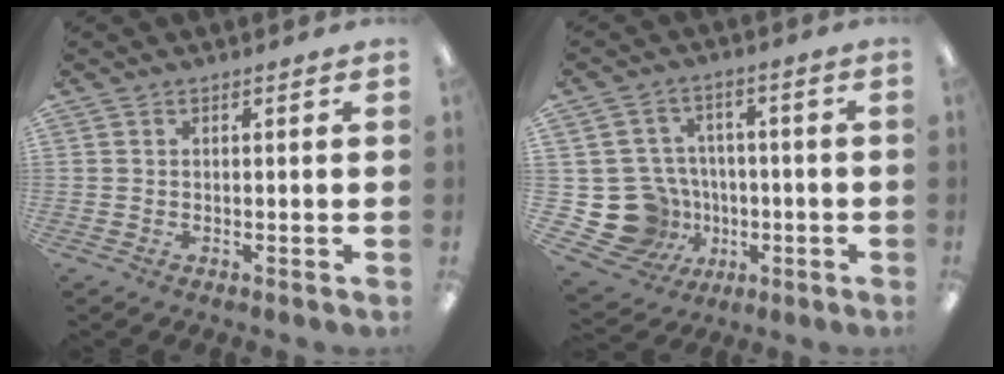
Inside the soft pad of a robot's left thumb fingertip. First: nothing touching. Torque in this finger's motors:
{"motor_torque": [-0.05, 0.07, 0.21, -0.21, 0.00]}